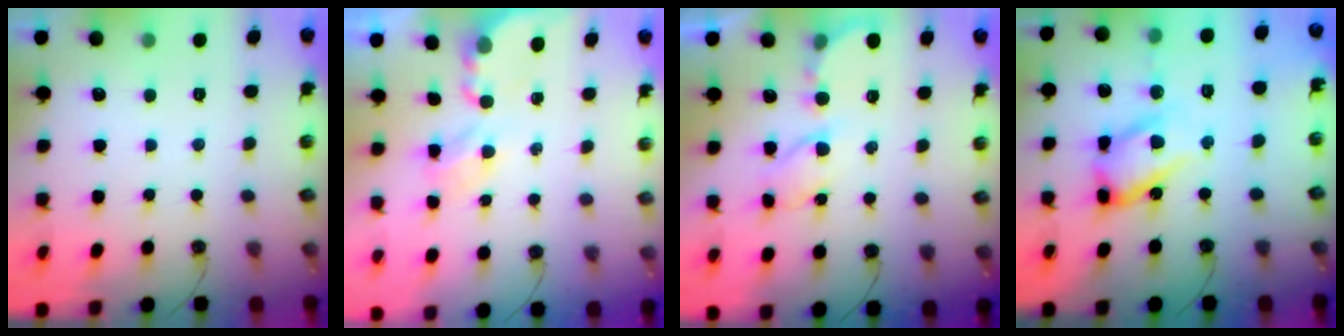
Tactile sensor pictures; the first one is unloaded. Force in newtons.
{"total": 3.9, "press": 3.9, "slide": 0.1}
{"total": 6.2, "press": 6.2, "slide": 0.3}
{"total": 14.5, "press": 14.5, "slide": 0.7}